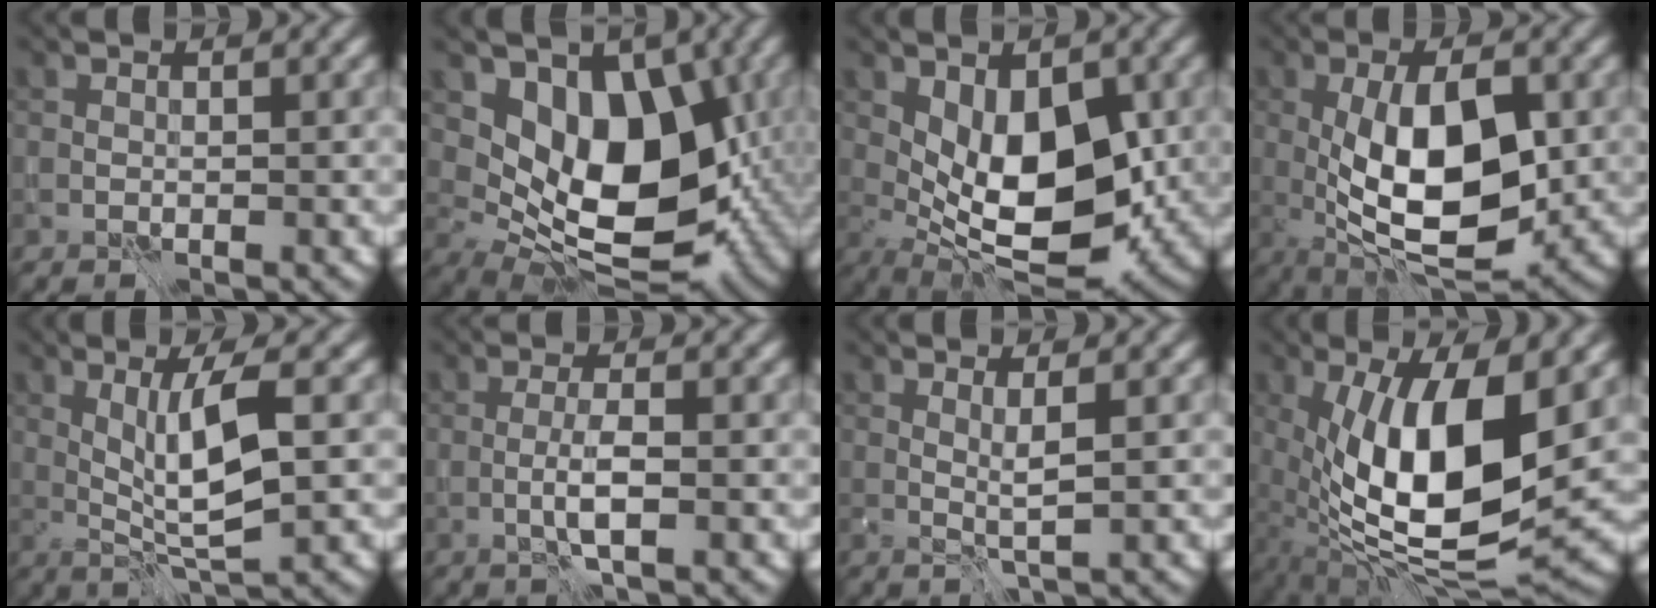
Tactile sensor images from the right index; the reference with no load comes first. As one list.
[{"total": 10.5, "force": [1.5, 6.4, 8.1], "torque": [-0.109, -0.018, 0.022]}, {"total": 9.5, "force": [-0.1, 4.7, 8.2], "torque": [-0.127, -0.008, 0.000]}, {"total": 10.4, "force": [-0.8, 4.3, 9.4], "torque": [-0.166, -0.008, -0.011]}, {"total": 5.3, "force": [0.5, 0.8, 5.2], "torque": [-0.096, -0.006, 0.015]}, {"total": 2.1, "force": [-0.7, 0.1, 2.0], "torque": [-0.040, -0.001, -0.015]}, {"total": 1.2, "force": [0.4, -0.2, 1.2], "torque": [-0.022, -0.006, 0.007]}, {"total": 12.8, "force": [0.3, 4.9, 11.8], "torque": [-0.204, -0.010, 0.002]}]